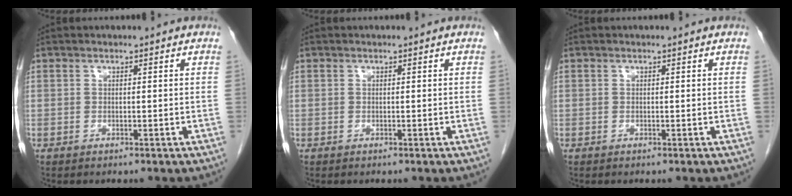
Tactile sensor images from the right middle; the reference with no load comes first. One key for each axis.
{"total": 0.0}
{"total": 0.0}